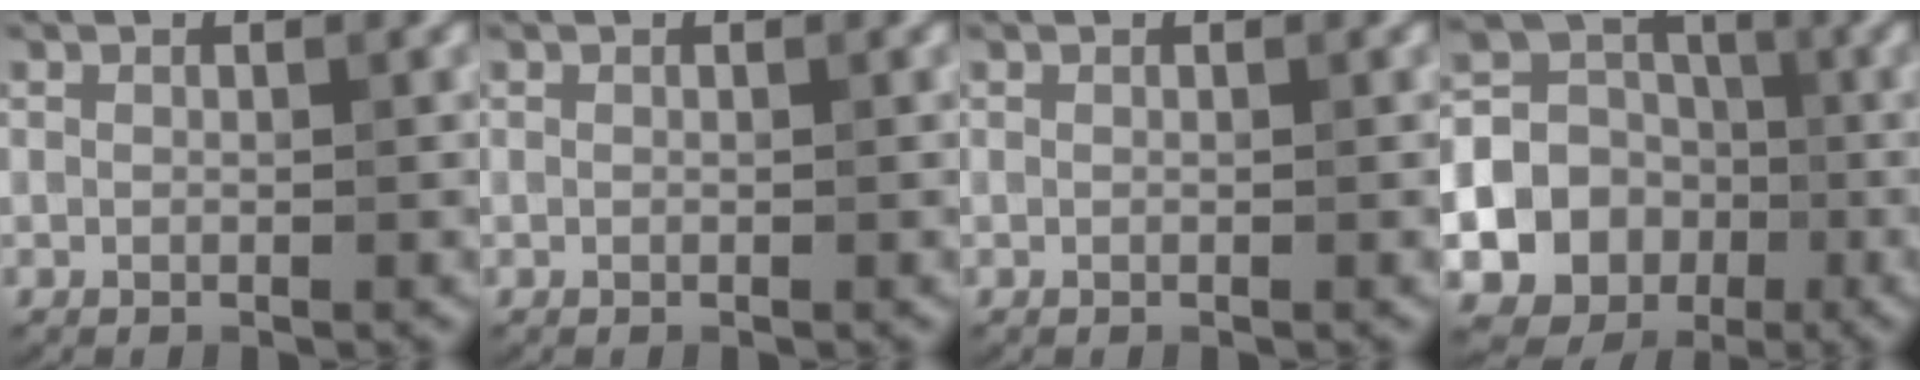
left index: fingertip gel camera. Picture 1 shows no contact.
{"total": 0.0}
{"total": 0.0}
{"total": 15.7, "force": [-4.1, 14.6, 4.1], "torque": [-0.111, -0.018, -0.086]}